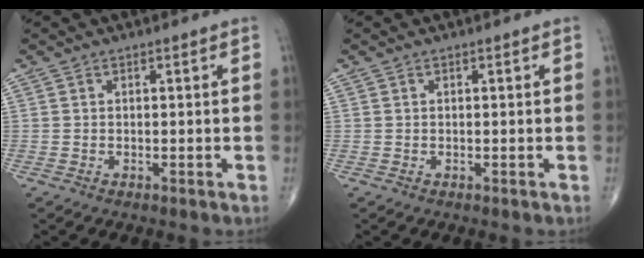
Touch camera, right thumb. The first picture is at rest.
{"total": 0.0}